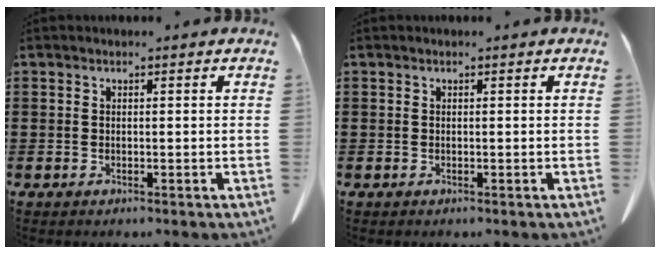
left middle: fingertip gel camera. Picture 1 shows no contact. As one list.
[{"total": 0.0}]